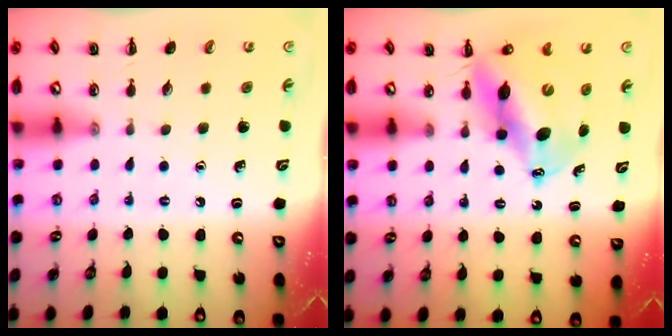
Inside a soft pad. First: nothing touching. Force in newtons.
{"total": 13.0, "press": 12.5, "slide": 3.3}